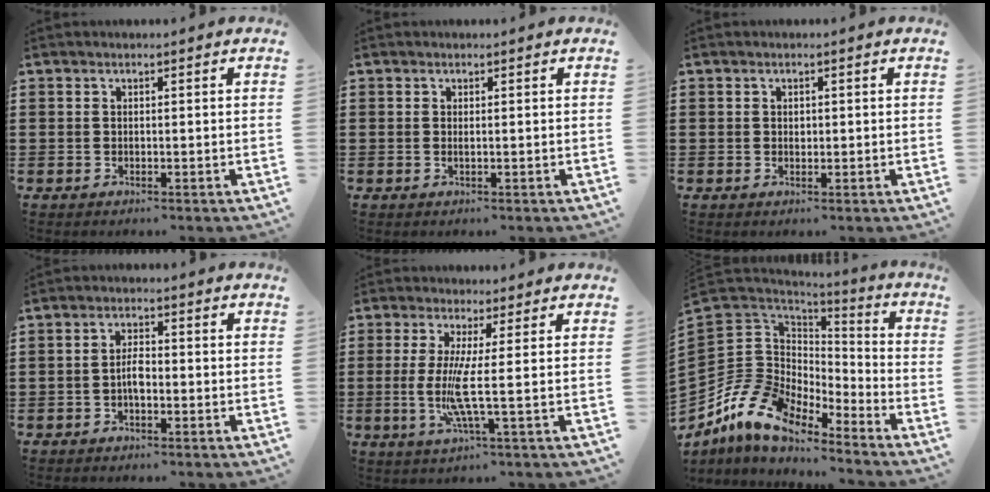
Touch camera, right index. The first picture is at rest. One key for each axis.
{"total": 0.5, "fx": 0.0, "fy": 0.0, "fz": 0.5, "tx": -0.011, "ty": -0.004, "tz": 0.001}
{"total": 0.8, "fx": 0.2, "fy": 0.6, "fz": 0.5, "tx": -0.011, "ty": 0.002, "tz": 0.003}
{"total": 3.0, "fx": -0.9, "fy": 1.2, "fz": 2.6, "tx": -0.056, "ty": 0.002, "tz": -0.019}
{"total": 6.8, "fx": -0.1, "fy": -0.5, "fz": 6.8, "tx": -0.147, "ty": -0.026, "tz": -0.010}
{"total": 11.2, "fx": -7.6, "fy": 7.2, "fz": 3.9, "tx": -0.134, "ty": -0.013, "tz": -0.153}